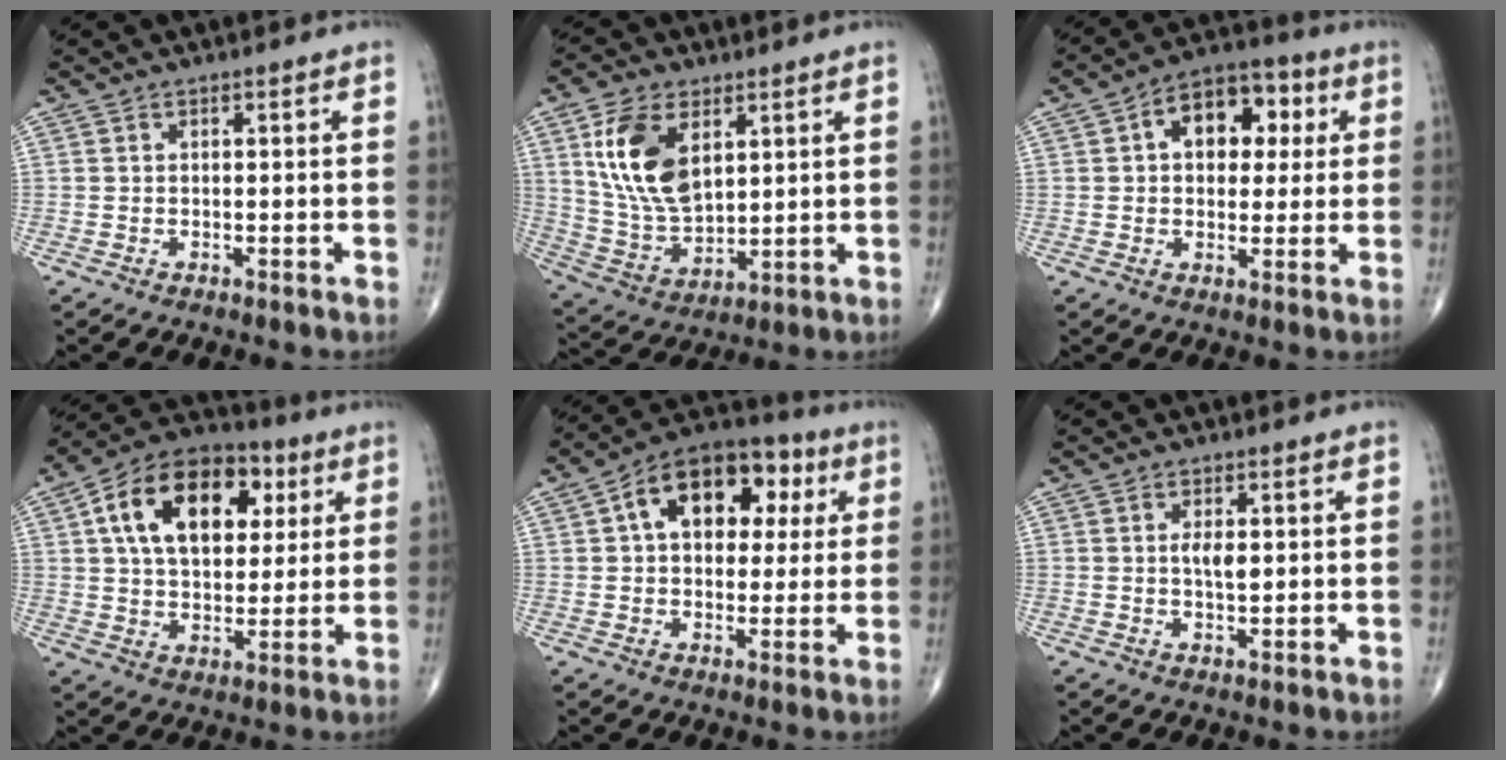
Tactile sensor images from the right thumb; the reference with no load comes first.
{"total": 14.6, "force": [5.2, 8.3, 10.9], "torque": [-0.199, -0.023, 0.111]}
{"total": 12.5, "force": [3.2, 8.2, 8.9], "torque": [-0.086, 0.017, 0.039]}
{"total": 19.8, "force": [6.1, 12.3, 14.2], "torque": [-0.205, 0.003, 0.093]}
{"total": 17.0, "force": [4.8, 10.8, 12.2], "torque": [-0.141, 0.017, 0.065]}
{"total": 3.5, "force": [0.6, 1.4, 3.1], "torque": [-0.051, -0.005, 0.011]}